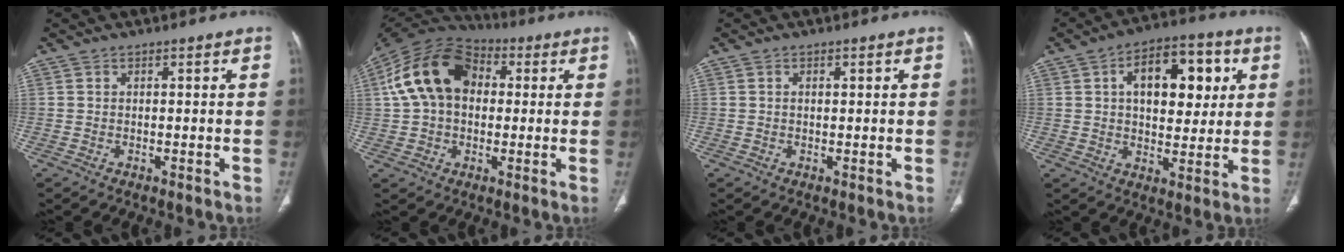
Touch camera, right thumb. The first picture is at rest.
{"total": 16.7, "force": [2.6, 11.8, 11.5], "torque": [-0.200, 0.034, 0.037]}
{"total": 0.9, "force": [0.2, 0.5, 0.7], "torque": [-0.017, 0.003, 0.005]}
{"total": 15.6, "force": [4.1, 8.8, 12.2], "torque": [-0.139, 0.007, 0.060]}